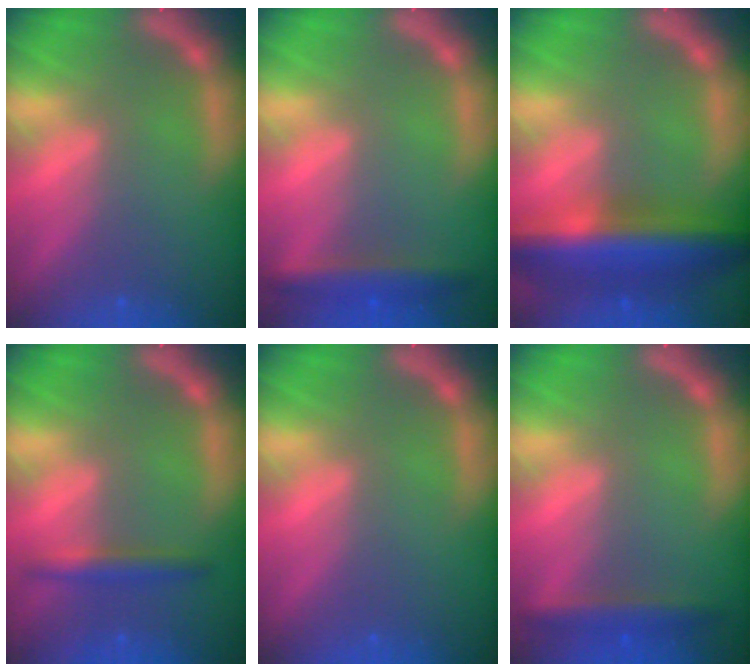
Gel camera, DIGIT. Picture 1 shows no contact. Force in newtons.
{"total": 3.4}
{"total": 9.5}
{"total": 2.4}
{"total": 0.0}
{"total": 2.9}